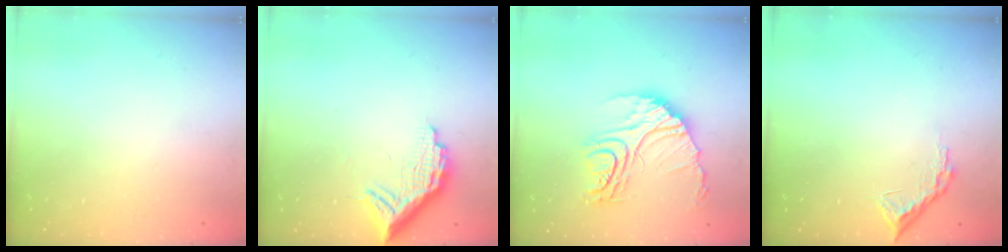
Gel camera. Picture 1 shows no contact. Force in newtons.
{"total": 11.2, "press": 11.2, "slide": 0.9}
{"total": 18.5, "press": 18.4, "slide": 2.1}
{"total": 7.4, "press": 7.4, "slide": 0.3}